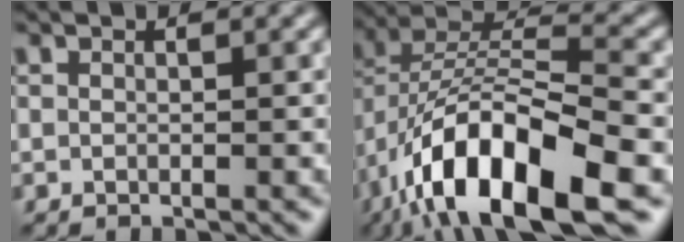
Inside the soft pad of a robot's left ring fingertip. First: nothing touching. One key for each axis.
{"total": 13.7, "fx": -7.1, "fy": 4.7, "fz": 10.7, "tx": -0.194, "ty": 0.003, "tz": -0.129}